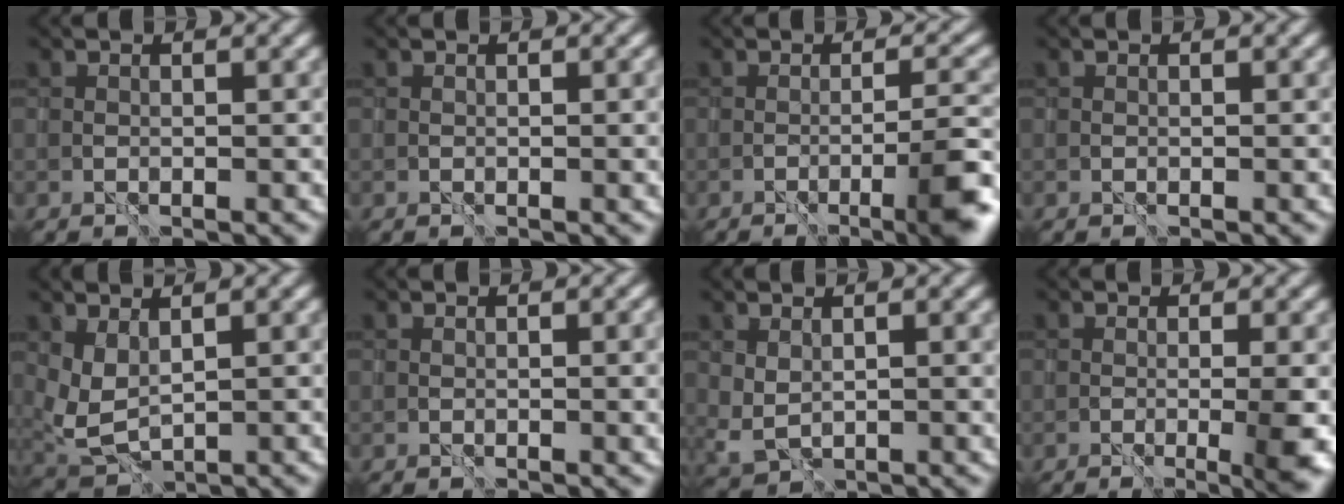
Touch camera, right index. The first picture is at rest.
{"total": 1.4, "force": [0.1, 0.4, 1.3], "torque": [-0.017, -0.005, 0.007]}
{"total": 5.5, "force": [-2.4, 0.8, 4.9], "torque": [-0.061, 0.007, -0.038]}
{"total": 0.0}
{"total": 3.0, "force": [1.3, 1.6, 2.2], "torque": [-0.057, -0.003, 0.031]}
{"total": 2.1, "force": [0.2, 0.6, 2.0], "torque": [-0.027, -0.005, 0.010]}
{"total": 2.0, "force": [1.1, 1.1, 1.3], "torque": [-0.032, -0.004, 0.027]}
{"total": 4.5, "force": [-0.7, 0.9, 4.3], "torque": [-0.057, -0.012, -0.005]}